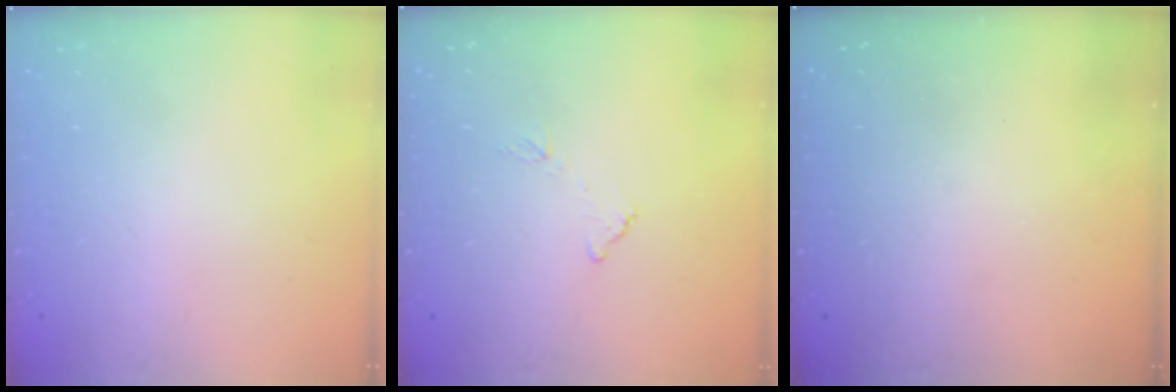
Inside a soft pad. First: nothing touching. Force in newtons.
{"total": 5.9, "press": 5.9, "slide": 0.3}
{"total": 2.9, "press": 2.9, "slide": 0.3}